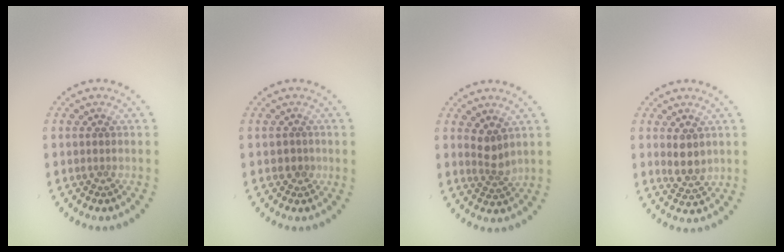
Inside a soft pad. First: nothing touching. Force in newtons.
{"total": 0.8, "press": 0.6, "slide": 0.5}
{"total": 1.8, "press": 1.4, "slide": 1.2}
{"total": 2.4, "press": 2.1, "slide": 1.2}